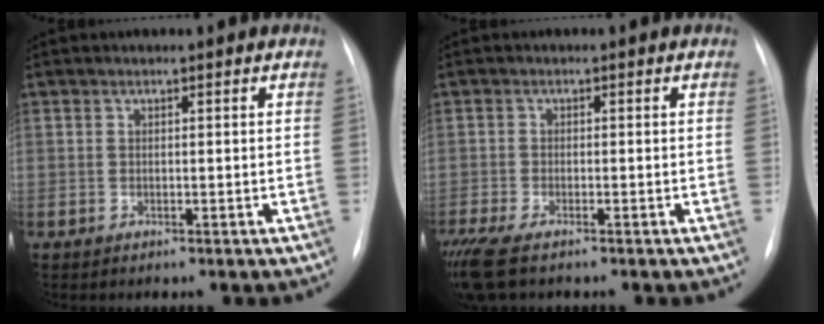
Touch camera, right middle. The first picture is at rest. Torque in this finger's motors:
{"motor_torque": [0.46, -0.71, 0.23, 0.07]}